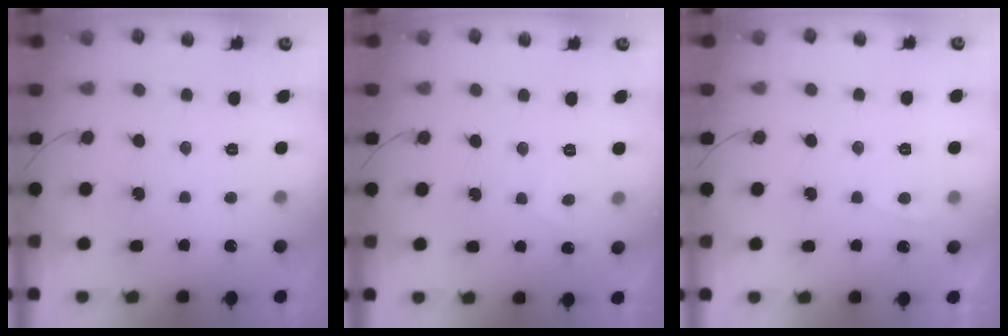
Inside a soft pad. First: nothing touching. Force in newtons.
{"total": 2.3, "press": 2.2, "slide": 0.8}
{"total": 2.7, "press": 2.7, "slide": 0.2}